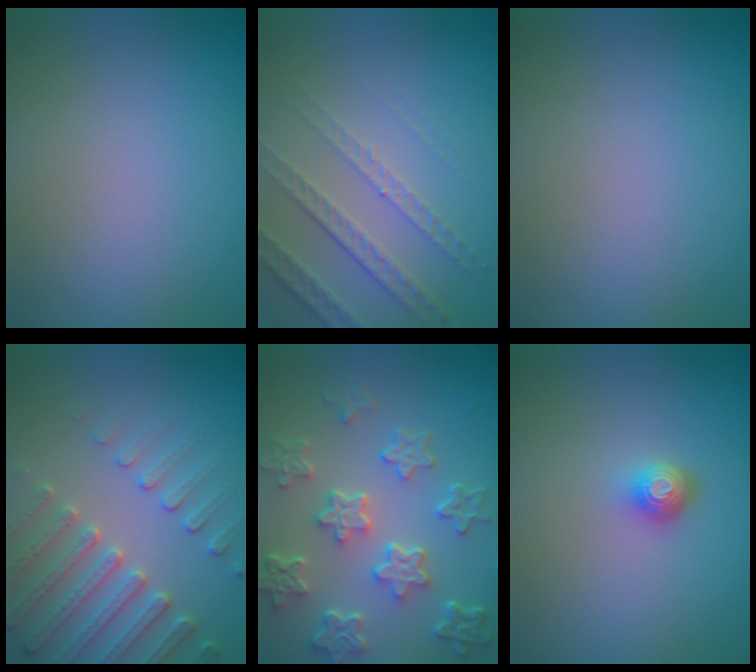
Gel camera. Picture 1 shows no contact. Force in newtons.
{"total": 4.7, "press": 3.2, "slide": 3.4}
{"total": 0.0}
{"total": 4.5, "press": 4.4, "slide": 0.8}
{"total": 6.6, "press": 5.0, "slide": 4.3}
{"total": 1.9, "press": 1.4, "slide": 1.3}